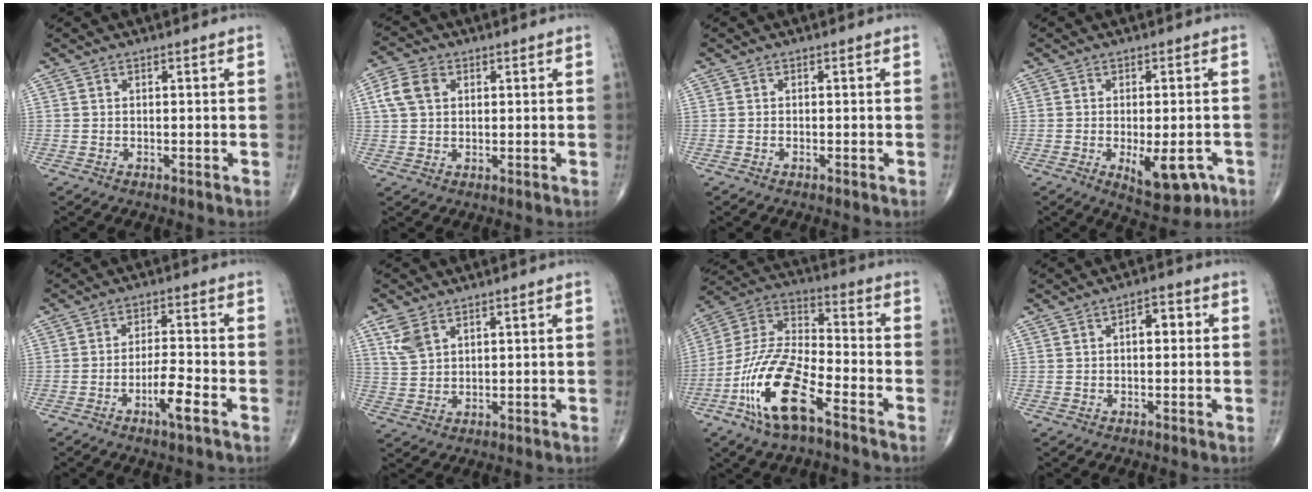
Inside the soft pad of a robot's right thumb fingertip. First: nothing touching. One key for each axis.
{"total": 5.9, "fx": 1.7, "fy": 4.2, "fz": 3.7, "tx": -0.076, "ty": 0.010, "tz": 0.031}
{"total": 0.0}
{"total": 8.9, "fx": -3.2, "fy": 3.7, "fz": 7.4, "tx": -0.089, "ty": -0.006, "tz": -0.035}
{"total": 5.9, "fx": -2.8, "fy": 0.7, "fz": 5.1, "tx": -0.099, "ty": 0.016, "tz": -0.050}
{"total": 5.1, "fx": 2.9, "fy": 2.9, "fz": 2.9, "tx": -0.057, "ty": -0.007, "tz": 0.068}
{"total": 17.0, "fx": -8.6, "fy": 5.7, "fz": 13.4, "tx": -0.279, "ty": 0.045, "tz": -0.170}
{"total": 3.6, "fx": 0.6, "fy": 2.0, "fz": 3.0, "tx": -0.032, "ty": 0.007, "tz": 0.005}